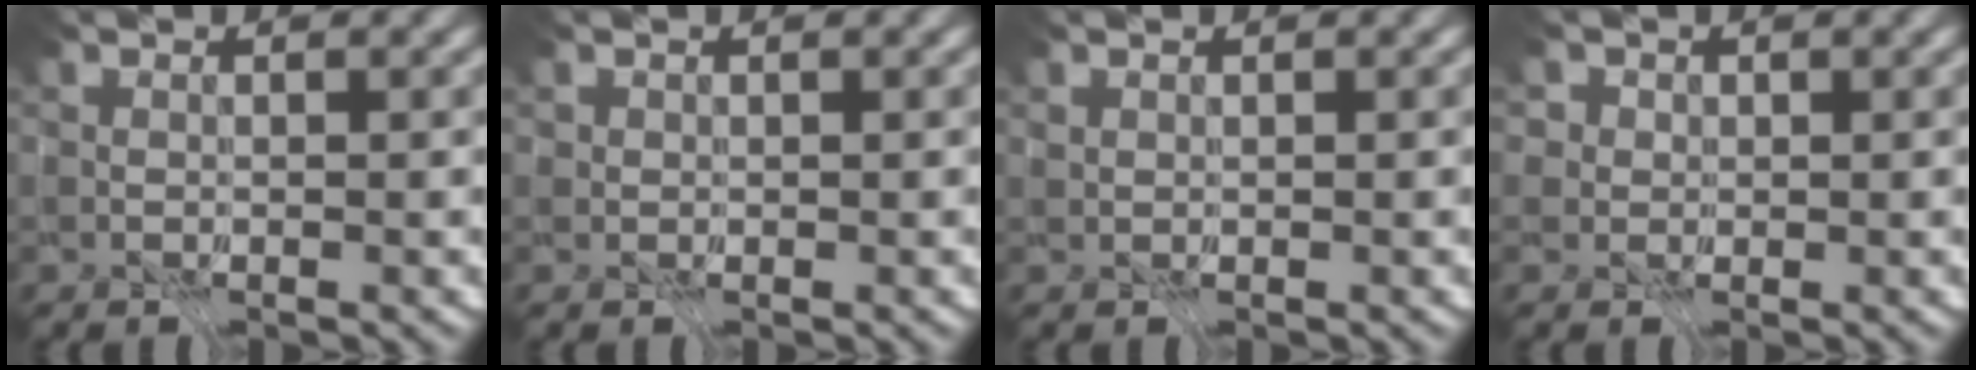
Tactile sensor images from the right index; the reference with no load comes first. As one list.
[{"total": 1.8, "force": [0.9, 1.3, 0.8], "torque": [-0.013, 0.004, 0.007]}, {"total": 0.9, "force": [0.6, 0.6, 0.4], "torque": [-0.014, 0.002, 0.013]}, {"total": 4.7, "force": [2.6, 3.4, 2.0], "torque": [-0.028, 0.003, 0.023]}]